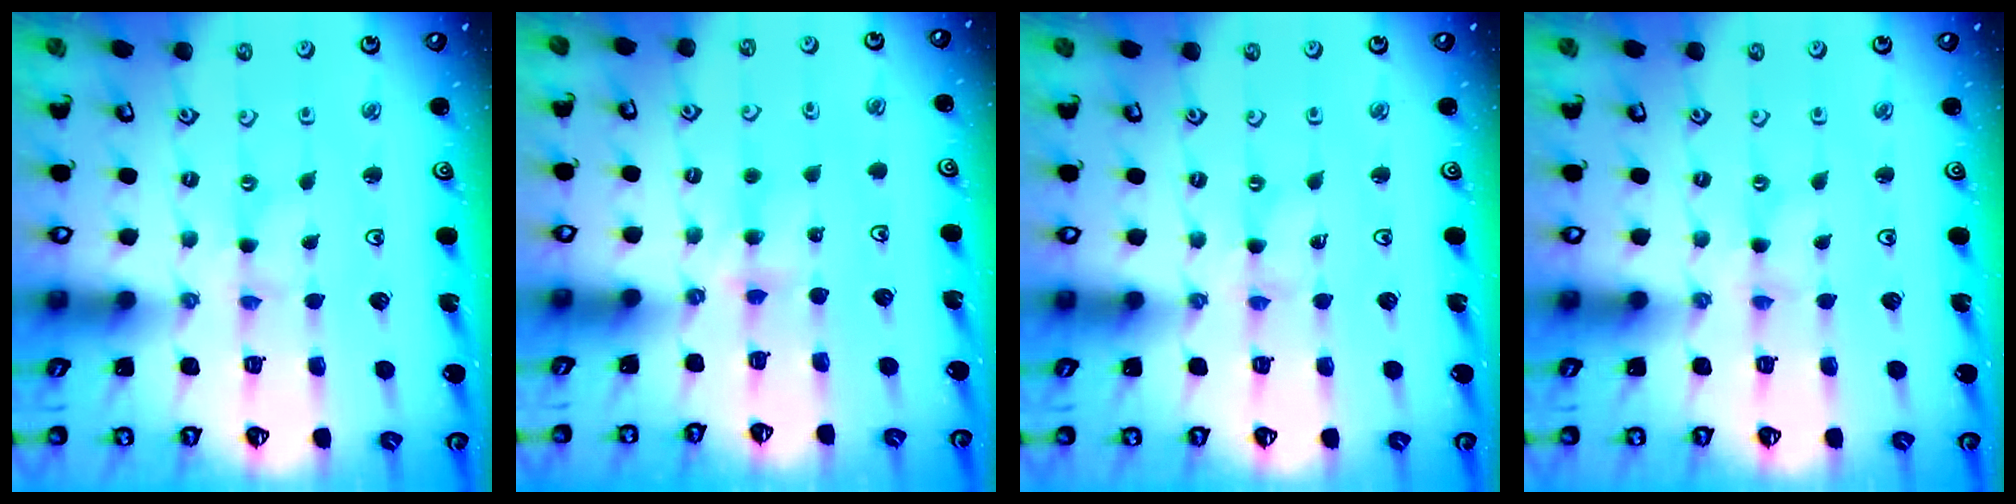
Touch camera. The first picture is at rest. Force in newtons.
{"total": 4.7, "press": 4.6, "slide": 0.7}
{"total": 0.0}
{"total": 0.0}